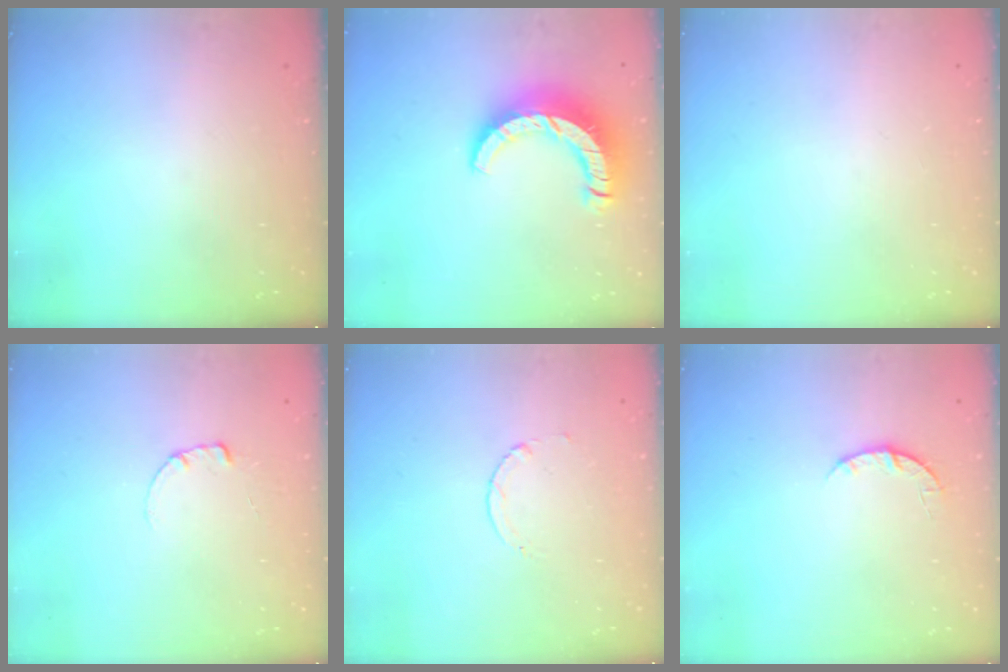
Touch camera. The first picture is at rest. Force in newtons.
{"total": 12.2, "press": 12.1, "slide": 1.3}
{"total": 0.0}
{"total": 0.6, "press": 0.6, "slide": 0.1}
{"total": 2.3, "press": 2.3, "slide": 0.3}
{"total": 3.2, "press": 3.2, "slide": 0.5}